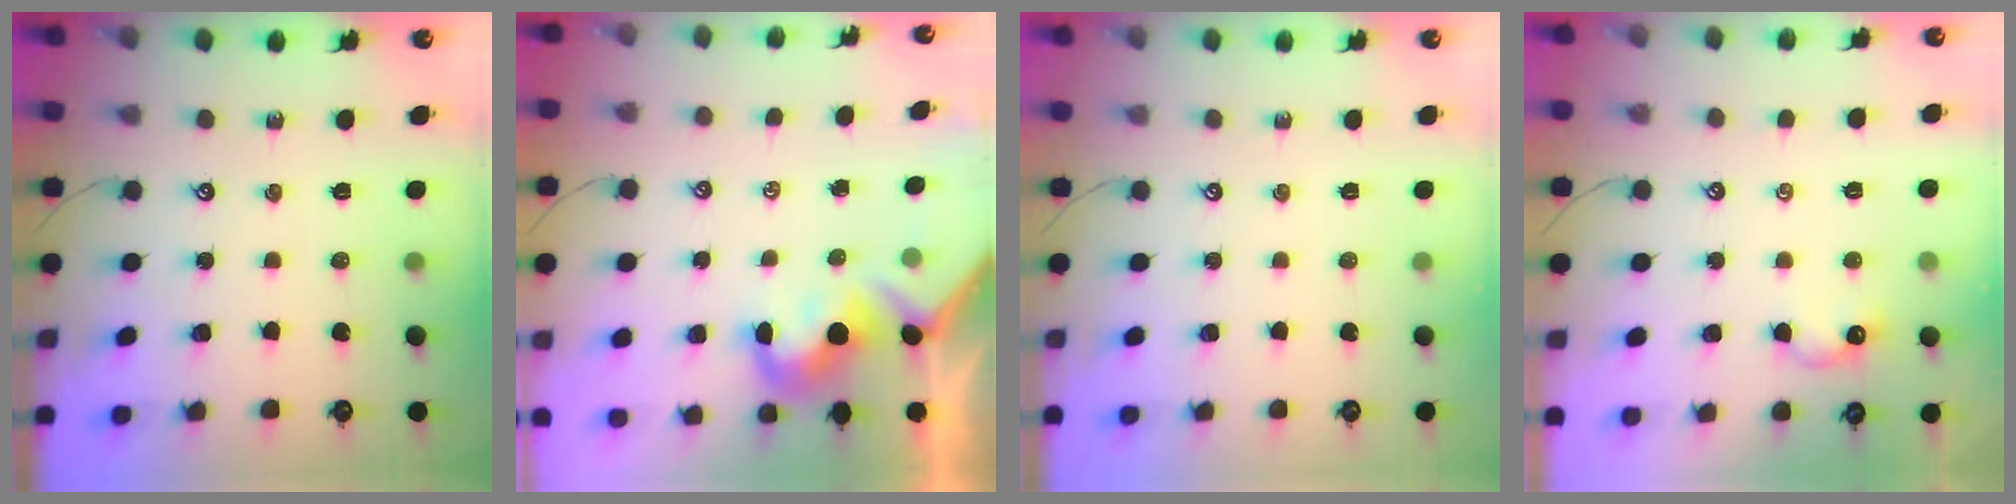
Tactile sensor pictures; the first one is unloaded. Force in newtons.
{"total": 5.3, "press": 5.2, "slide": 0.8}
{"total": 0.0}
{"total": 0.6, "press": 0.2, "slide": 0.6}